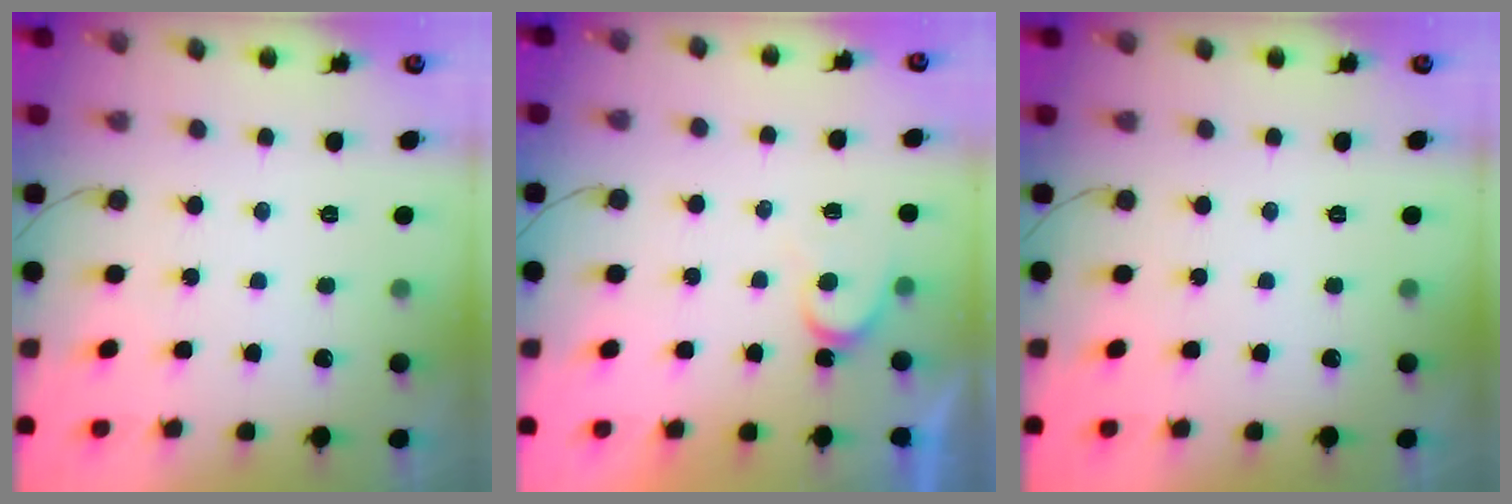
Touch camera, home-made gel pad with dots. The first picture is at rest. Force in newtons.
{"total": 5.7, "press": 5.7, "slide": 0.4}
{"total": 0.0}